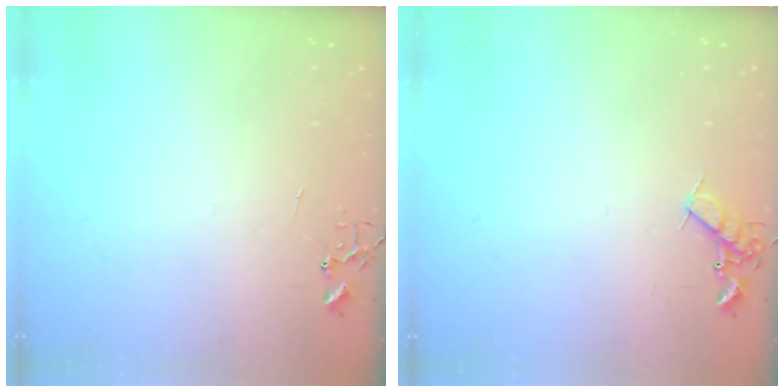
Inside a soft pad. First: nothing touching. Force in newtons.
{"total": 7.5, "press": 7.5, "slide": 0.8}